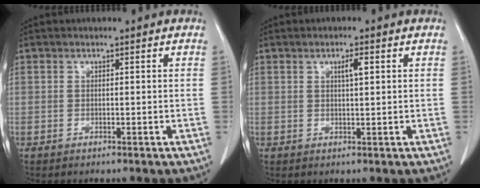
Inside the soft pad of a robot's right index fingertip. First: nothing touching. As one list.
[{"total": 2.0, "force": [0.8, 0.2, 1.8], "torque": [-0.032, 0.000, 0.014]}]